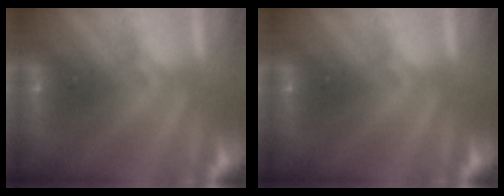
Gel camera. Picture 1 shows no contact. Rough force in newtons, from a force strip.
{"total": 0.0}